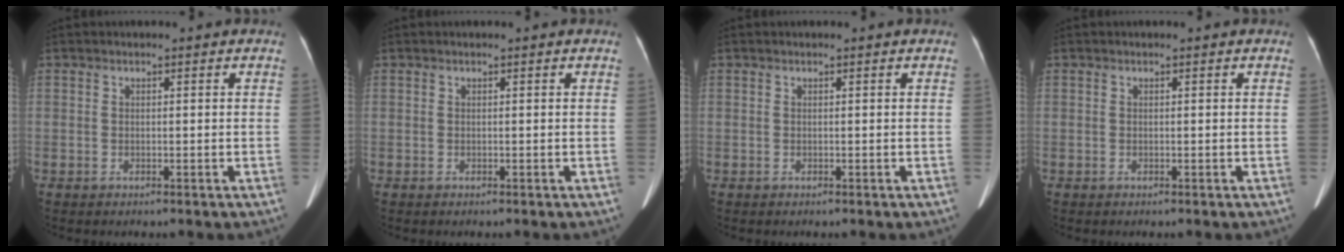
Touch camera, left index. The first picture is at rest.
{"total": 0.0}
{"total": 0.0}
{"total": 0.0}